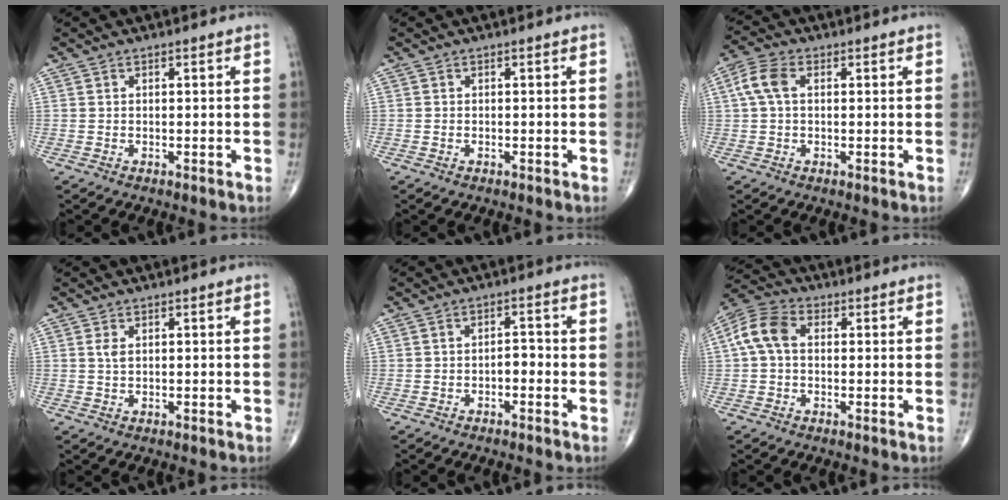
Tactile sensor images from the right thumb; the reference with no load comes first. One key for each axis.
{"total": 0.0}
{"total": 5.3, "fx": 0.9, "fy": 3.2, "fz": 4.2, "tx": -0.100, "ty": 0.017, "tz": 0.014}
{"total": 1.4, "fx": 0.4, "fy": 0.8, "fz": 1.2, "tx": -0.024, "ty": 0.002, "tz": 0.009}
{"total": 2.3, "fx": -1.0, "fy": 1.2, "fz": 1.7, "tx": -0.016, "ty": 0.014, "tz": -0.020}
{"total": 7.7, "fx": 0.7, "fy": 5.2, "fz": 5.6, "tx": -0.117, "ty": 0.026, "tz": 0.004}